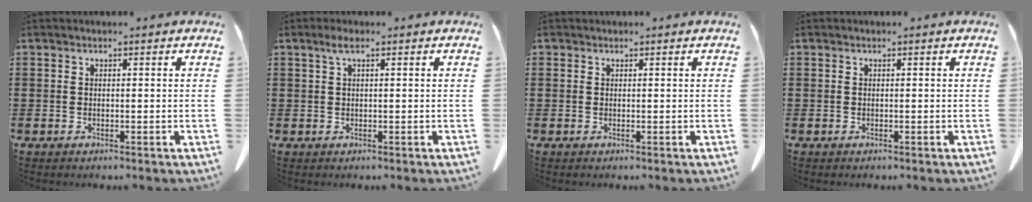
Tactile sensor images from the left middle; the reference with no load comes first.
{"total": 1.6, "force": [0.6, 0.3, 1.5], "torque": [-0.031, 0.004, 0.010]}
{"total": 0.0}
{"total": 0.0}